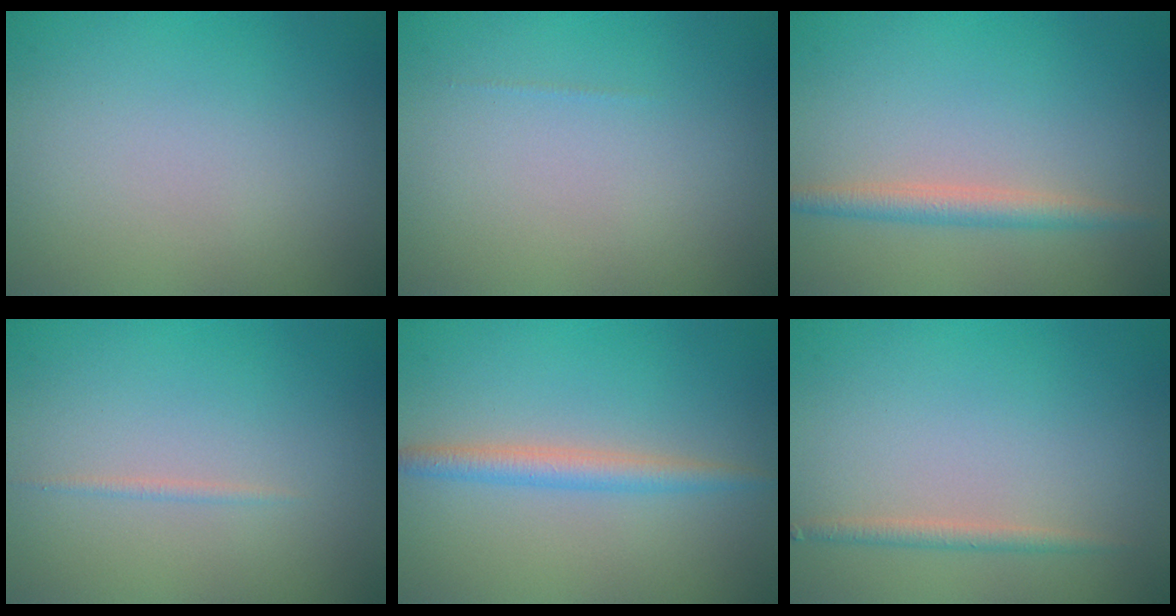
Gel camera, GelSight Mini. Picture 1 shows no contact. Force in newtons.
{"total": 0.0}
{"total": 2.2, "press": 2.2, "slide": 0.0}
{"total": 0.5, "press": 0.5, "slide": 0.0}
{"total": 2.3, "press": 2.3, "slide": 0.0}
{"total": 1.2, "press": 1.2, "slide": 0.0}